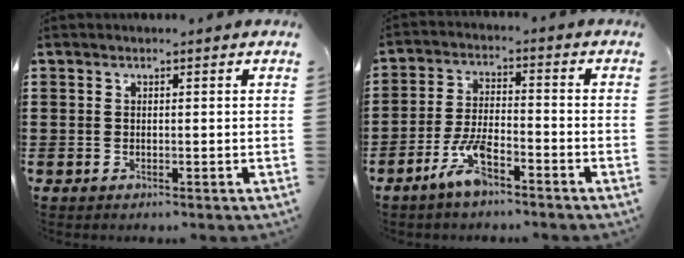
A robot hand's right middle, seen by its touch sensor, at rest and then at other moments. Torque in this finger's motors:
{"motor_torque": [-0.13, 0.14, 0.27, 0.10]}